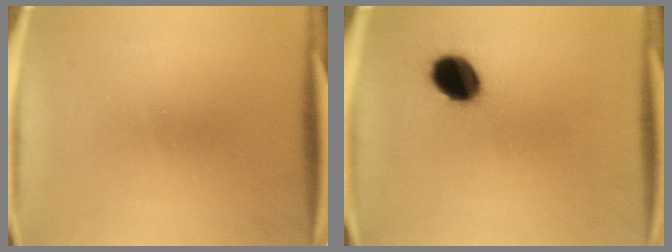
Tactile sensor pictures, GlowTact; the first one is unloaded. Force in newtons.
{"total": 9.1}